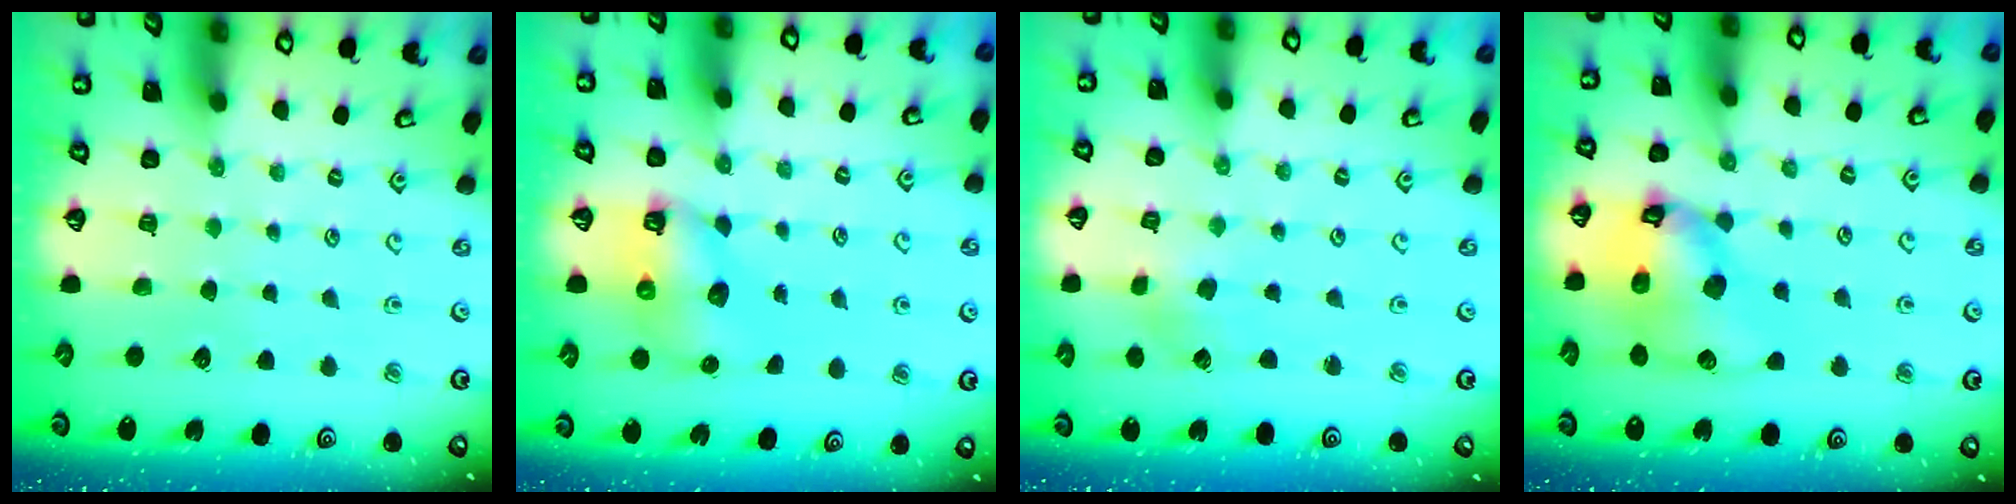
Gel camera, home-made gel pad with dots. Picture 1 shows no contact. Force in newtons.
{"total": 6.8, "press": 6.8, "slide": 0.9}
{"total": 2.0, "press": 2.0, "slide": 0.4}
{"total": 16.0, "press": 15.8, "slide": 2.3}